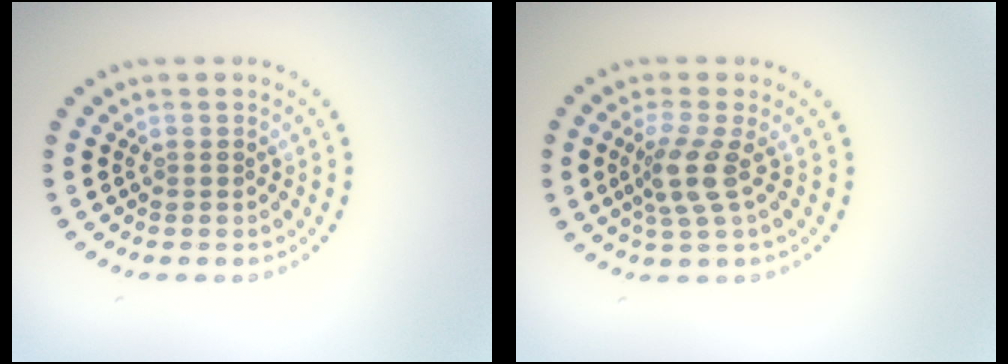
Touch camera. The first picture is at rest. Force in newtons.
{"total": 3.0, "press": 2.2, "slide": 2.1}